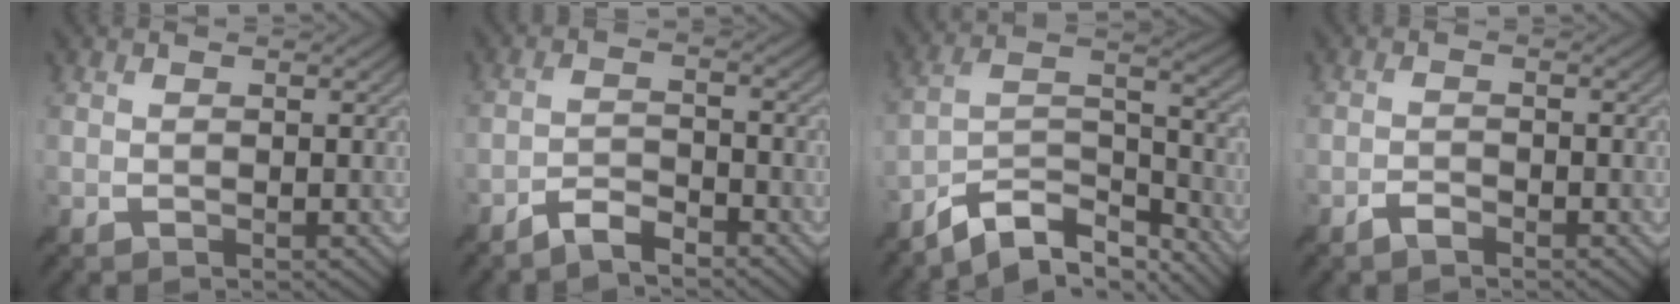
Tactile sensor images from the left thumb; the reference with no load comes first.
{"total": 3.9, "force": [-3.3, 0.9, 1.9], "torque": [-0.039, 0.002, -0.071]}
{"total": 10.4, "force": [-8.3, 3.4, 5.3], "torque": [-0.095, 0.004, -0.161]}
{"total": 1.5, "force": [-1.3, 0.4, 0.7], "torque": [-0.017, 0.001, -0.028]}